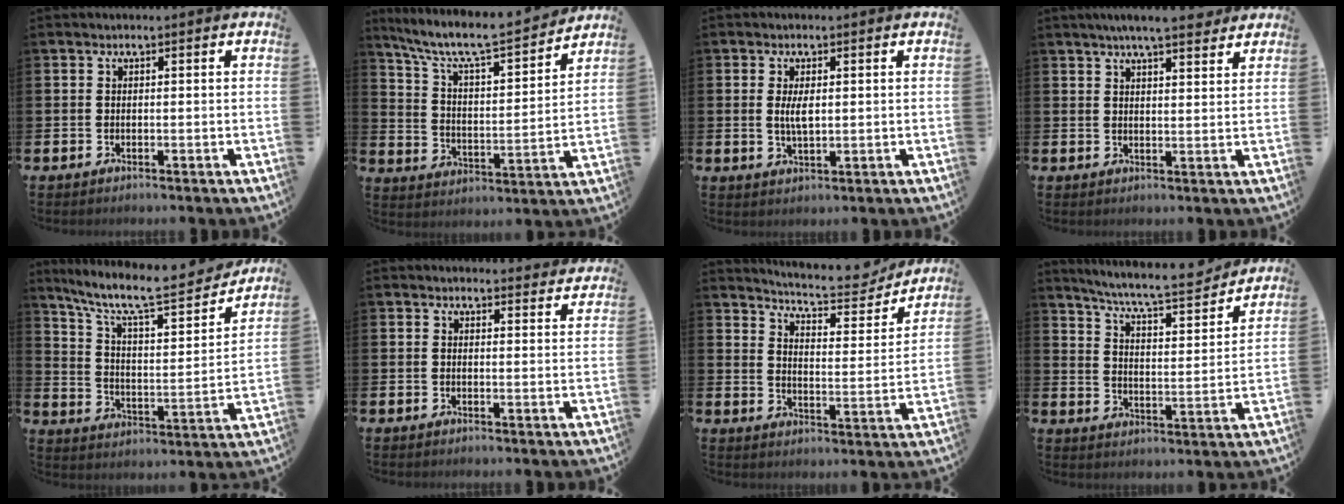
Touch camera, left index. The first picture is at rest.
{"total": 8.8, "force": [7.8, 1.6, 3.9], "torque": [-0.099, -0.059, 0.127]}
{"total": 3.0, "force": [0.6, 1.2, 2.8], "torque": [-0.046, 0.000, 0.005]}
{"total": 5.4, "force": [4.9, 0.5, 2.2], "torque": [-0.044, -0.017, 0.086]}
{"total": 10.3, "force": [8.8, 1.9, 5.1], "torque": [-0.115, -0.066, 0.142]}
{"total": 2.3, "force": [2.2, 0.5, -0.1], "torque": [0.008, -0.016, 0.038]}
{"total": 6.9, "force": [6.6, 1.0, 1.8], "torque": [-0.044, -0.057, 0.107]}
{"total": 7.7, "force": [7.1, 0.6, 2.9], "torque": [-0.078, -0.053, 0.118]}